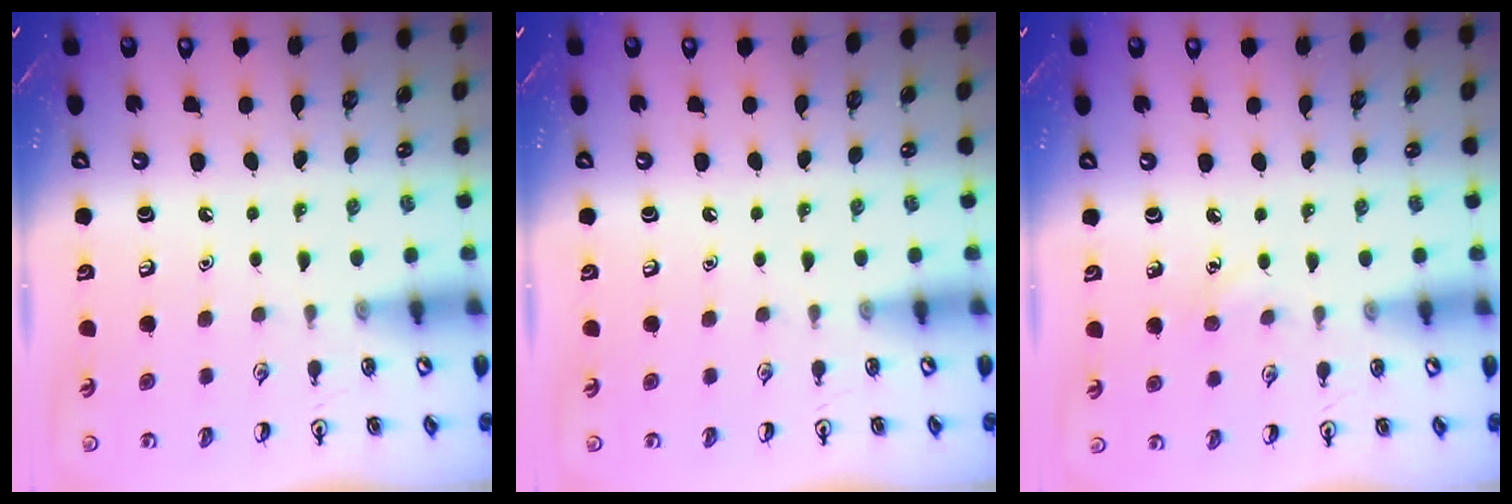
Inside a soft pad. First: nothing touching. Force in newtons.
{"total": 0.0}
{"total": 5.5, "press": 5.2, "slide": 1.5}